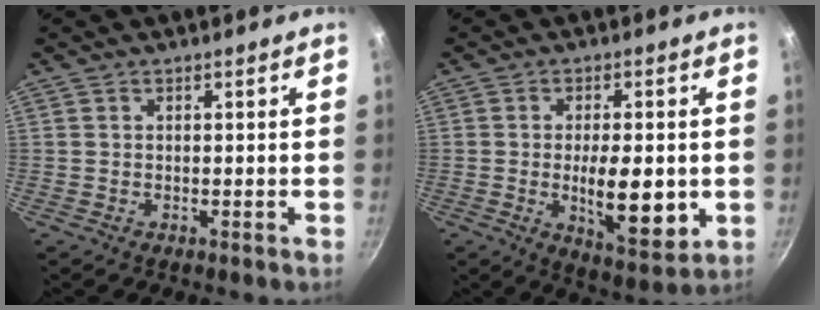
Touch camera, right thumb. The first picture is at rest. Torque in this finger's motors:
{"motor_torque": [1.12, 2.09, 0.61, 0.64, 0.39]}